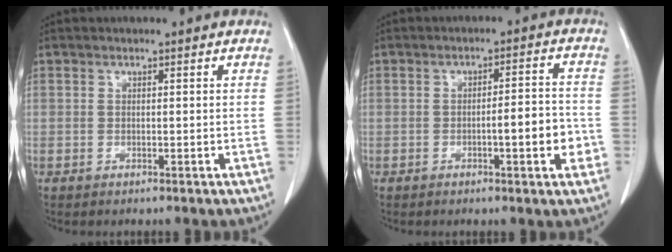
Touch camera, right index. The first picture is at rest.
{"total": 6.1, "force": [-1.8, 1.0, 5.8], "torque": [-0.075, 0.009, -0.021]}